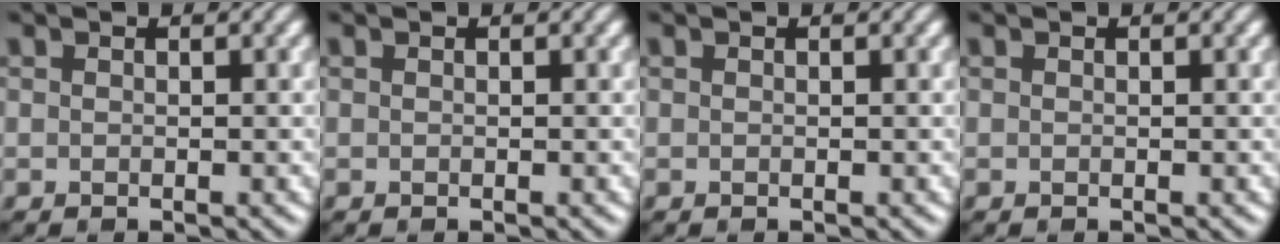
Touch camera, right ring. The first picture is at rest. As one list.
[{"total": 0.0}, {"total": 0.0}, {"total": 0.0}]